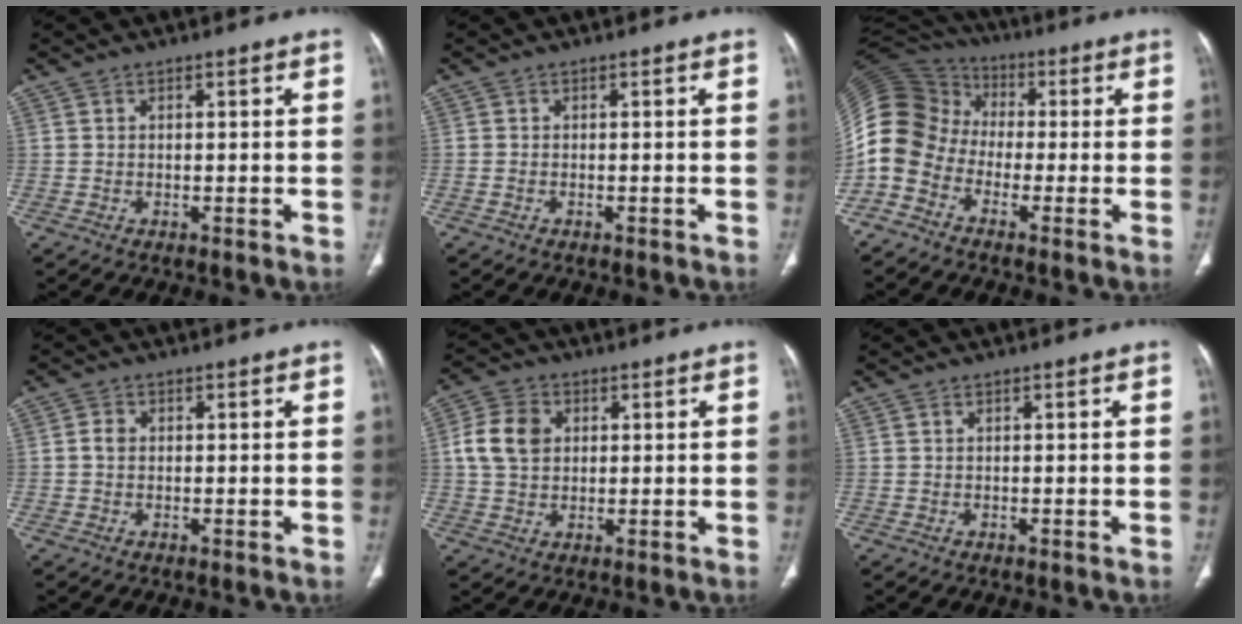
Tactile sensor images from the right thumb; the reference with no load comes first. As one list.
[{"total": 0.0}, {"total": 14.6, "force": [-4.3, 11.8, 7.3], "torque": [-0.157, 0.062, -0.095]}, {"total": 1.6, "force": [0.0, 1.3, 0.9], "torque": [-0.015, 0.004, -0.001]}, {"total": 8.2, "force": [1.6, 6.2, 5.1], "torque": [-0.092, 0.007, 0.029]}, {"total": 0.0}]